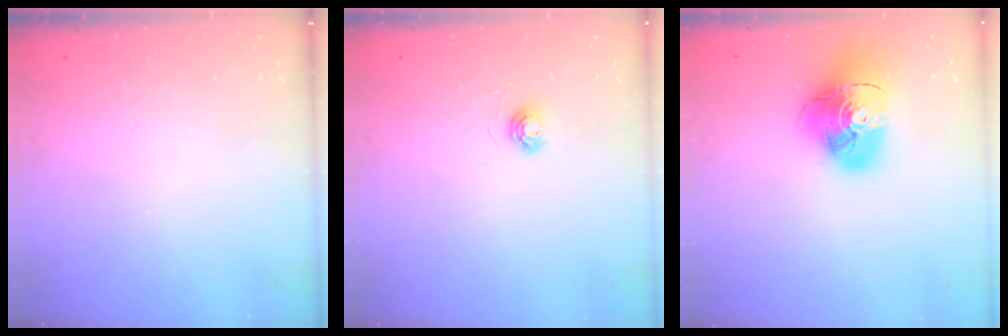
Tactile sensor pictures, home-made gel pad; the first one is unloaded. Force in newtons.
{"total": 4.7, "press": 4.7, "slide": 0.3}
{"total": 14.9, "press": 14.8, "slide": 1.6}